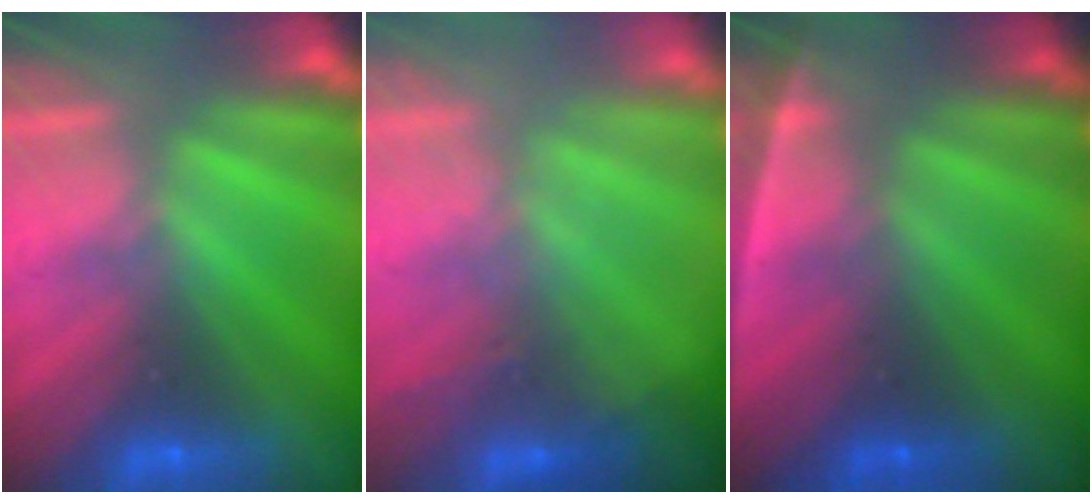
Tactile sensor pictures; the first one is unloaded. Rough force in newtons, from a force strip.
{"total": 2.7}
{"total": 2.6}